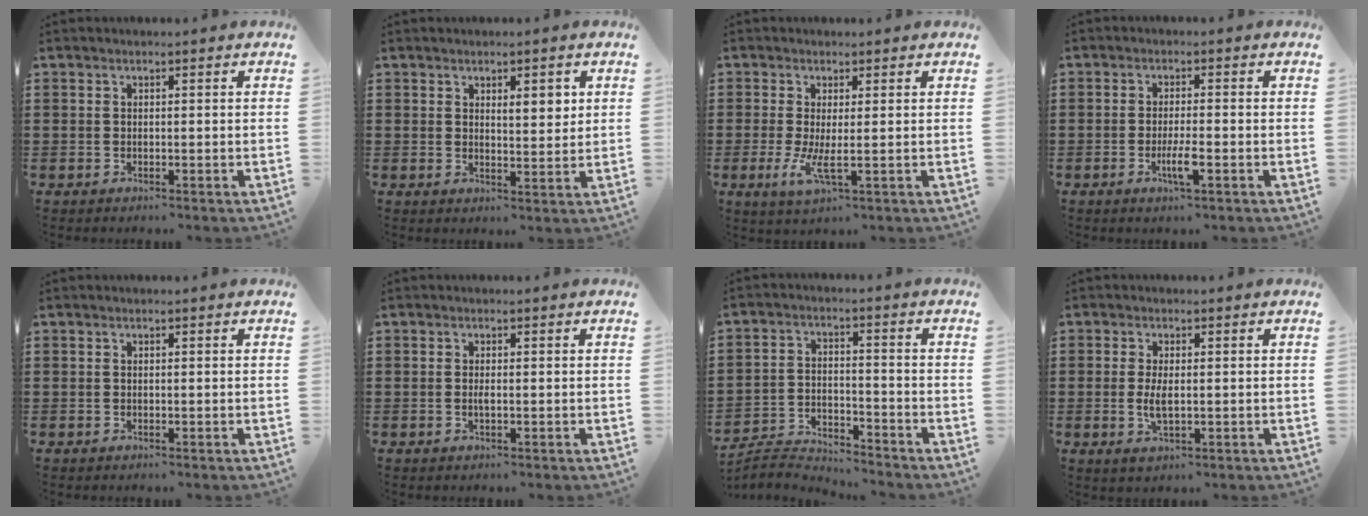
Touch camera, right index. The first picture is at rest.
{"total": 3.4, "force": [1.6, 1.3, 2.7], "torque": [-0.039, 0.001, 0.021]}
{"total": 3.9, "force": [-0.3, 0.6, 3.8], "torque": [-0.085, -0.011, -0.009]}
{"total": 3.7, "force": [-1.5, 0.4, 3.3], "torque": [-0.064, -0.005, -0.029]}
{"total": 0.0}
{"total": 1.0, "force": [-0.3, 0.0, 0.9], "torque": [-0.018, -0.007, -0.004]}
{"total": 4.0, "force": [-4.0, 0.3, 0.1], "torque": [-0.017, 0.001, -0.088]}
{"total": 3.7, "force": [-0.3, 1.4, 3.4], "torque": [-0.078, -0.006, -0.010]}